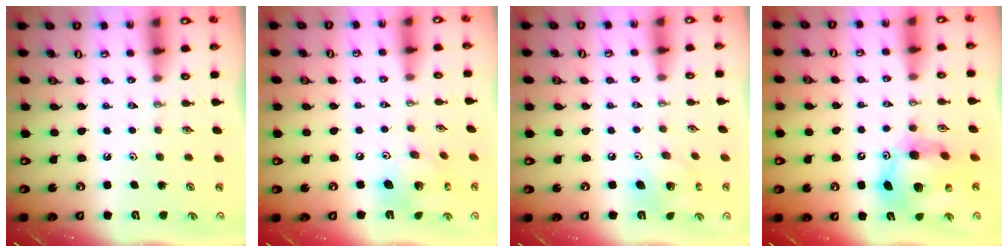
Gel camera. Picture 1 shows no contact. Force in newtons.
{"total": 13.4, "press": 13.3, "slide": 1.6}
{"total": 8.8, "press": 8.8, "slide": 0.7}
{"total": 15.3, "press": 15.2, "slide": 1.5}